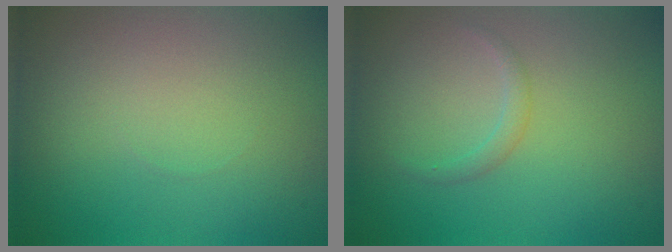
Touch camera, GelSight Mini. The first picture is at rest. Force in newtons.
{"total": 1.0, "press": 1.0, "slide": 0.0}